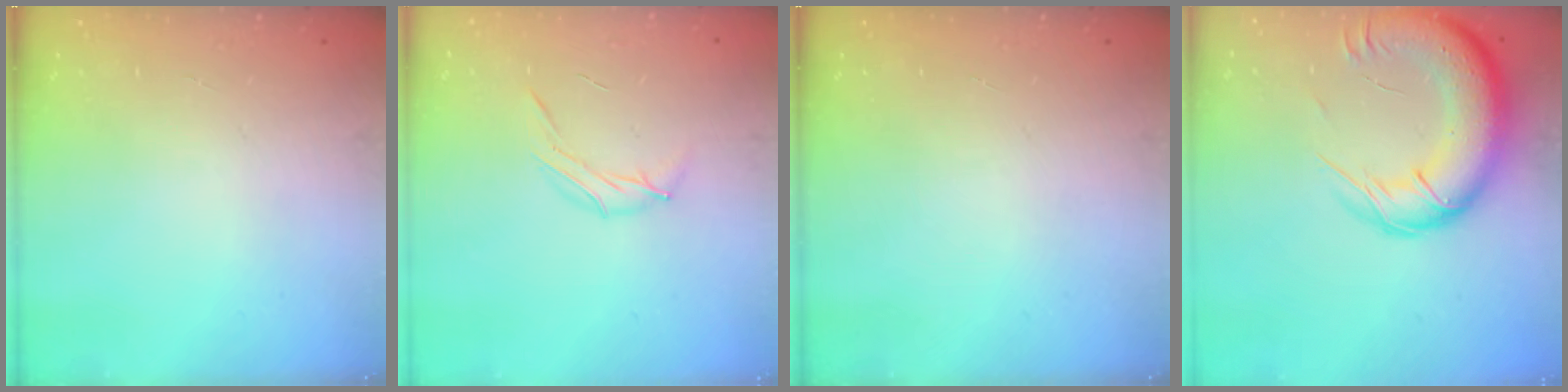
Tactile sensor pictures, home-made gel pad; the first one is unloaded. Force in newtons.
{"total": 6.8, "press": 6.8, "slide": 0.5}
{"total": 0.0}
{"total": 22.3, "press": 21.7, "slide": 5.0}